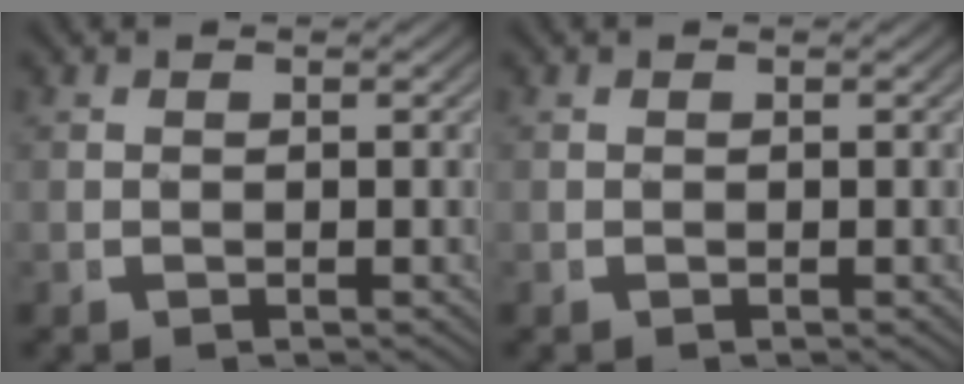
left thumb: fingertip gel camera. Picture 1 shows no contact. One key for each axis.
{"total": 0.0}